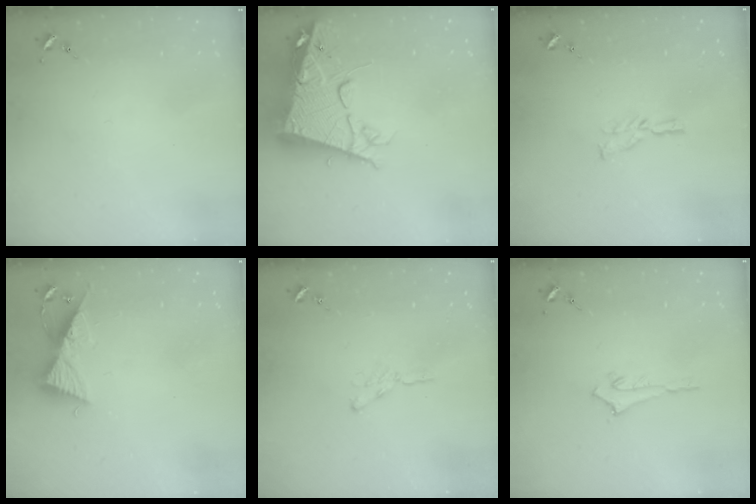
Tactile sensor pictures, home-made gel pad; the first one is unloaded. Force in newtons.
{"total": 18.3, "press": 18.1, "slide": 2.1}
{"total": 5.7, "press": 5.7, "slide": 0.1}
{"total": 9.8, "press": 9.8, "slide": 0.2}
{"total": 4.3, "press": 4.2, "slide": 0.4}
{"total": 2.9, "press": 2.9, "slide": 0.2}